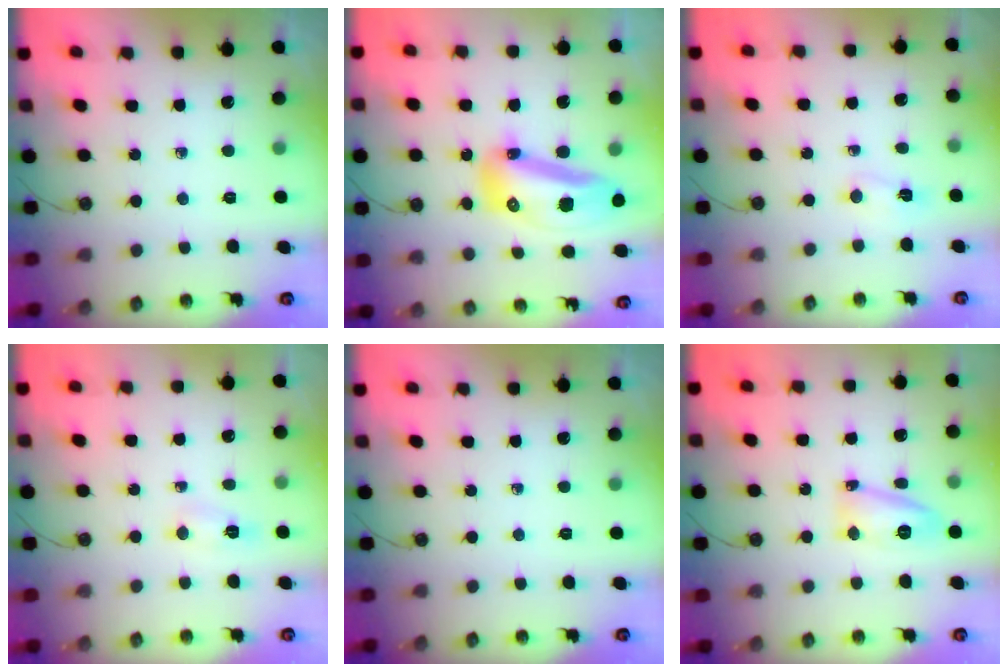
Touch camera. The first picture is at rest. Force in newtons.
{"total": 15.9, "press": 15.7, "slide": 1.8}
{"total": 3.1, "press": 3.0, "slide": 0.8}
{"total": 5.3, "press": 5.3, "slide": 0.6}
{"total": 0.0}
{"total": 12.0, "press": 11.9, "slide": 1.3}